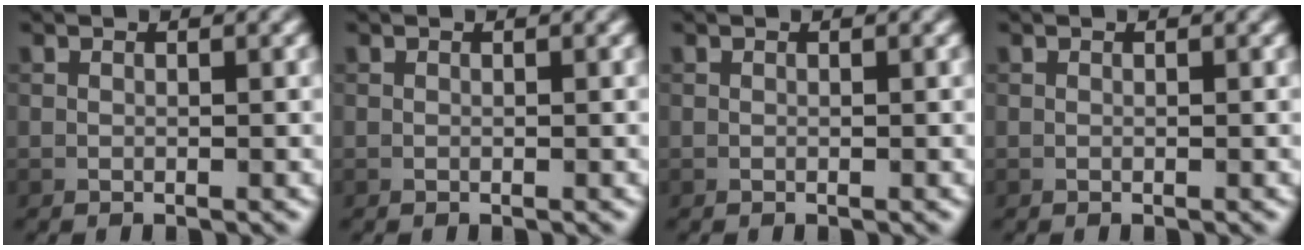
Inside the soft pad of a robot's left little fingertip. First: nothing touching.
{"total": 0.0}
{"total": 0.0}
{"total": 0.0}